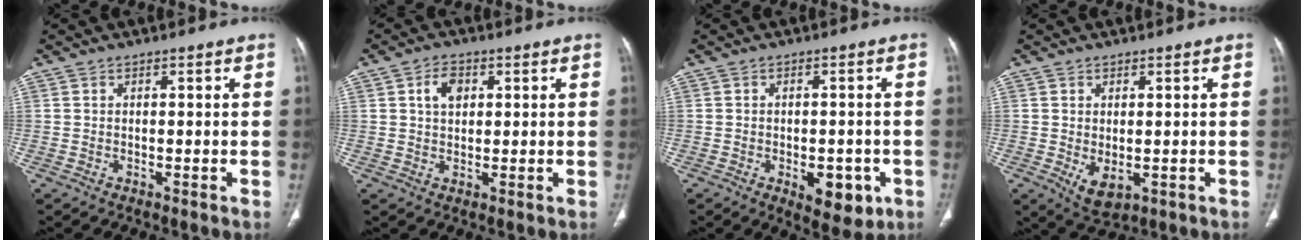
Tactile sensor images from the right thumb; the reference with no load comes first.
{"total": 4.5, "force": [1.4, 3.1, 3.0], "torque": [-0.042, 0.002, 0.025]}
{"total": 8.0, "force": [-2.8, 4.2, 6.2], "torque": [-0.061, 0.005, -0.025]}
{"total": 4.7, "force": [-0.9, 2.7, 3.8], "torque": [-0.059, -0.008, 0.003]}